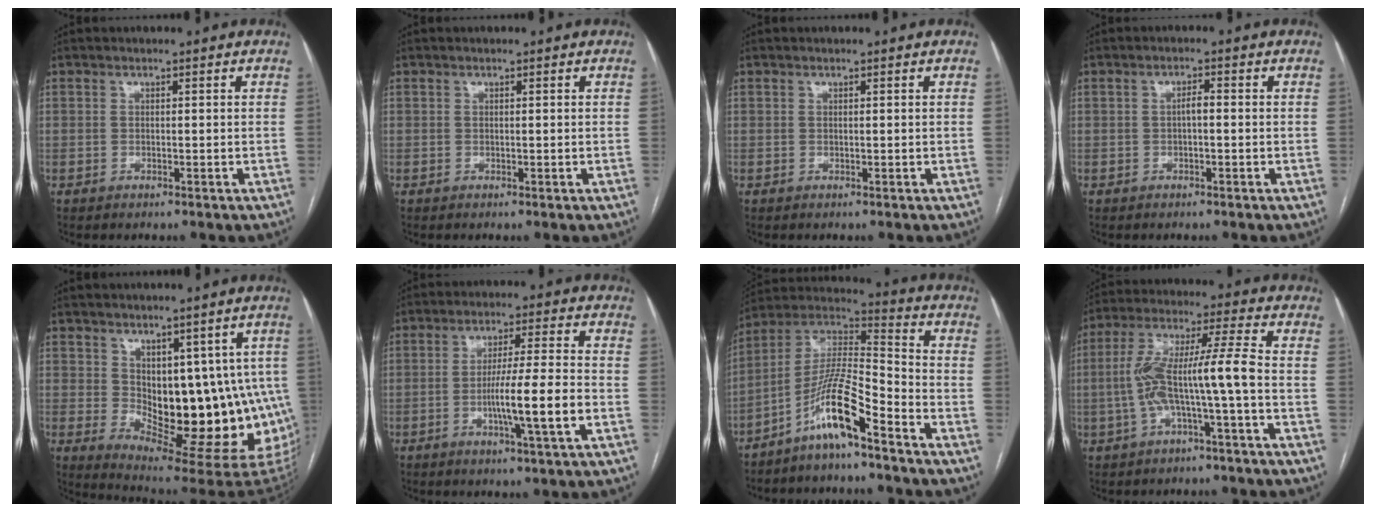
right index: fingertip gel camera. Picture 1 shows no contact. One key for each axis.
{"total": 0.0}
{"total": 0.0}
{"total": 1.7, "fx": -0.2, "fy": 0.5, "fz": 1.6, "tx": -0.028, "ty": 0.005, "tz": -0.003}
{"total": 16.8, "fx": -0.3, "fy": 8.3, "fz": 14.6, "tx": -0.154, "ty": -0.007, "tz": 0.016}
{"total": 9.8, "fx": -2.7, "fy": -0.6, "fz": 9.4, "tx": -0.163, "ty": -0.005, "tz": -0.049}
{"total": 12.0, "fx": -7.6, "fy": 1.1, "fz": 9.2, "tx": -0.186, "ty": 0.010, "tz": -0.148}
{"total": 10.3, "fx": -2.3, "fy": 0.0, "fz": 10.0, "tx": -0.204, "ty": 0.034, "tz": -0.043}